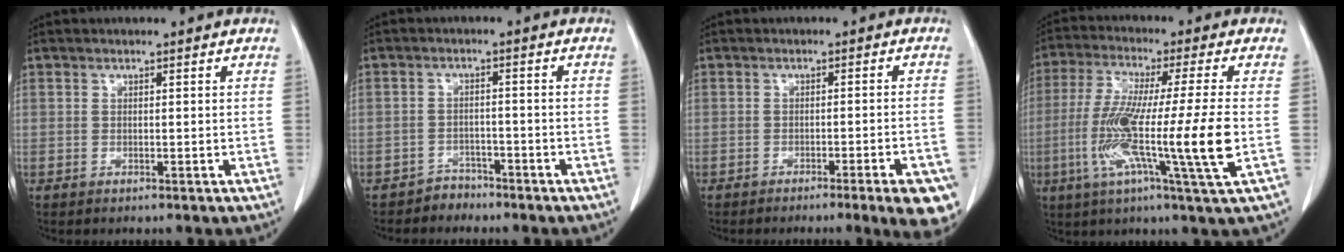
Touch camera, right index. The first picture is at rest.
{"total": 2.7, "force": [-2.3, 1.3, -0.5], "torque": [0.005, 0.005, -0.037]}
{"total": 9.5, "force": [-6.3, 1.1, 7.0], "torque": [-0.053, 0.002, -0.083]}
{"total": 15.8, "force": [-3.3, -1.2, 15.4], "torque": [-0.295, -0.027, -0.070]}